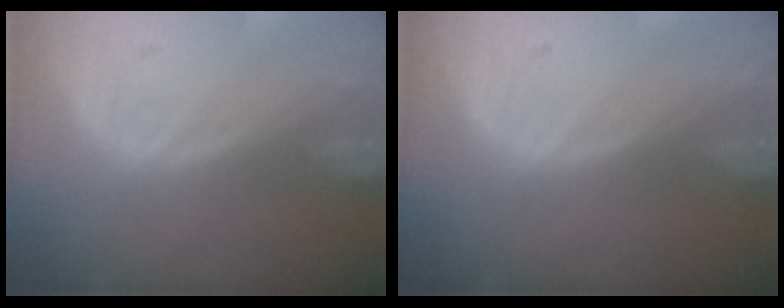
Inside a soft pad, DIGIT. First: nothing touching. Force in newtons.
{"total": 0.0}